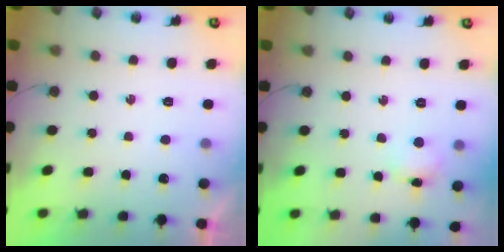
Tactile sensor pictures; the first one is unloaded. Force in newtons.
{"total": 2.8, "press": 2.8, "slide": 0.5}